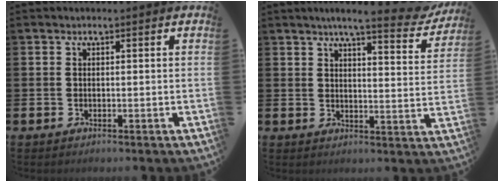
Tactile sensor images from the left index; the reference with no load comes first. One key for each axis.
{"total": 6.2, "fx": 5.4, "fy": 0.7, "fz": 2.9, "tx": -0.054, "ty": -0.032, "tz": 0.087}